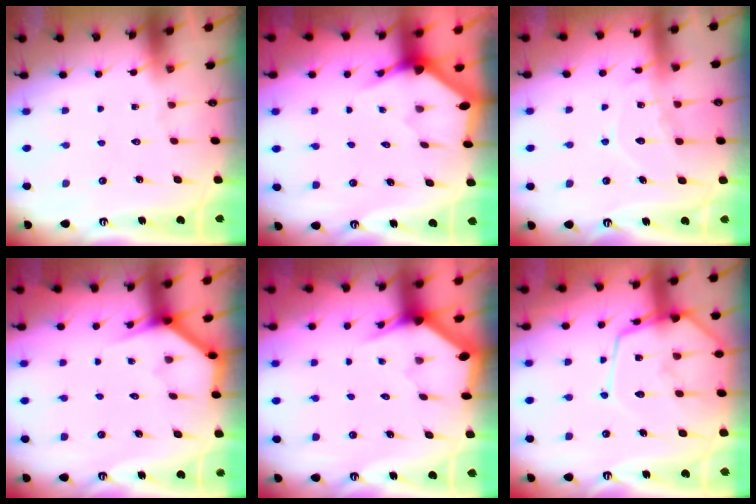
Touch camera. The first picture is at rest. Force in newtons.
{"total": 2.9, "press": 2.9, "slide": 0.1}
{"total": 10.3, "press": 10.3, "slide": 0.6}
{"total": 3.6, "press": 3.6, "slide": 0.3}
{"total": 3.1, "press": 3.1, "slide": 0.1}
{"total": 15.3, "press": 15.2, "slide": 1.5}